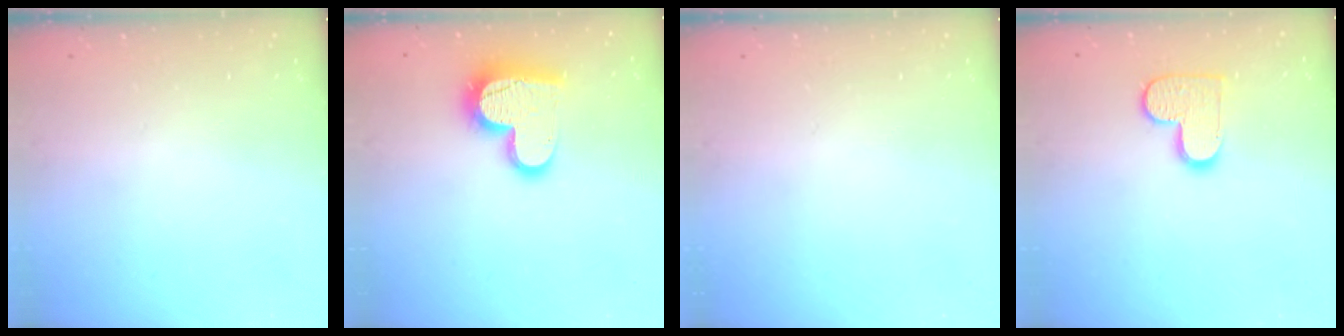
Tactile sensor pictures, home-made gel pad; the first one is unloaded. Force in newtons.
{"total": 15.2, "press": 15.1, "slide": 1.4}
{"total": 0.0}
{"total": 10.5, "press": 10.5, "slide": 0.5}